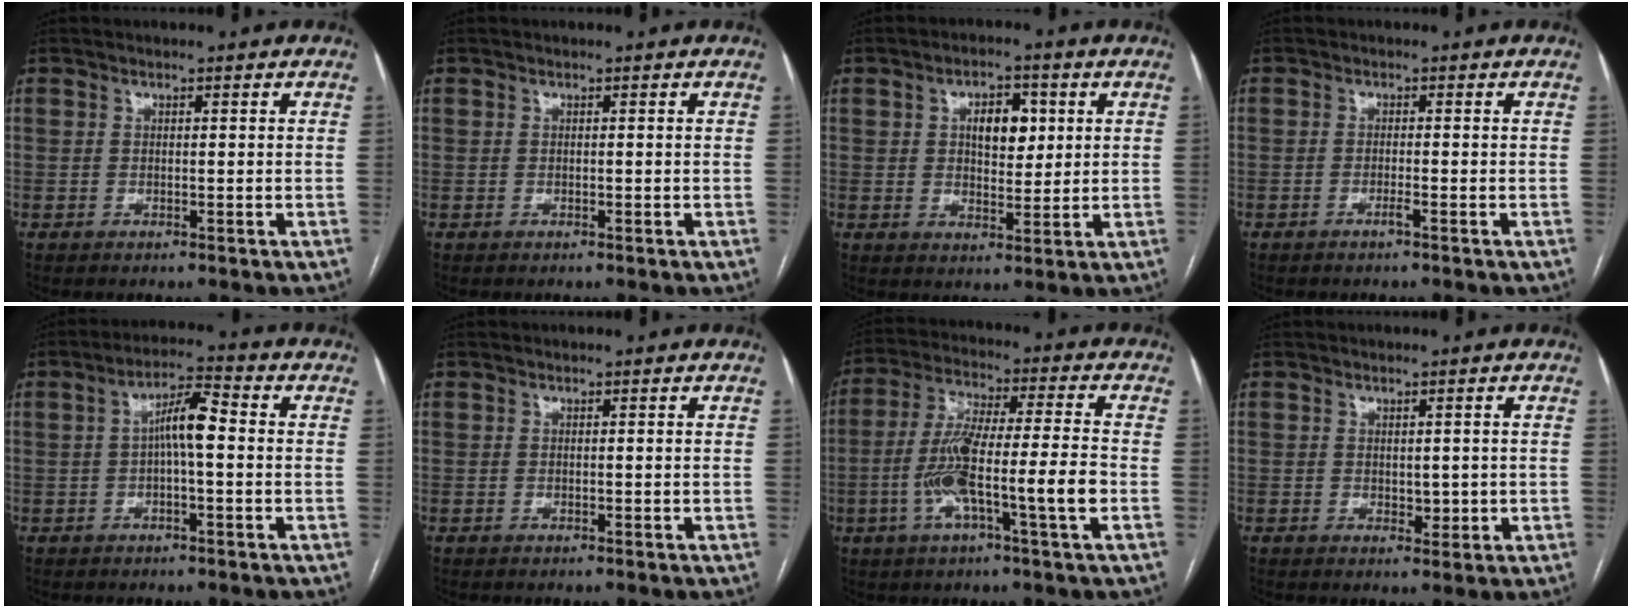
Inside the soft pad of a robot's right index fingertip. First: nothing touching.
{"total": 0.0}
{"total": 6.2, "force": [1.7, 3.1, 5.1], "torque": [-0.078, 0.010, 0.031]}
{"total": 1.0, "force": [-0.6, -0.1, 0.8], "torque": [-0.016, 0.000, -0.012]}
{"total": 6.0, "force": [0.2, 1.2, 5.9], "torque": [-0.104, 0.020, 0.000]}
{"total": 0.0}
{"total": 12.8, "force": [-3.5, 0.4, 12.3], "torque": [-0.234, 0.007, -0.067]}
{"total": 2.3, "force": [0.0, 1.5, 1.7], "torque": [-0.021, -0.002, 0.006]}